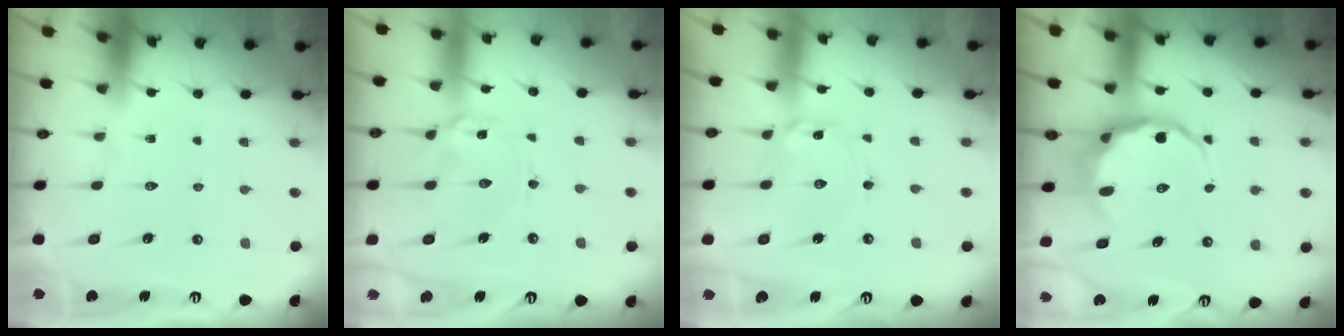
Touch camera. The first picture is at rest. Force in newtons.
{"total": 3.7, "press": 3.6, "slide": 0.4}
{"total": 1.9, "press": 1.9, "slide": 0.2}
{"total": 6.0, "press": 5.7, "slide": 1.7}